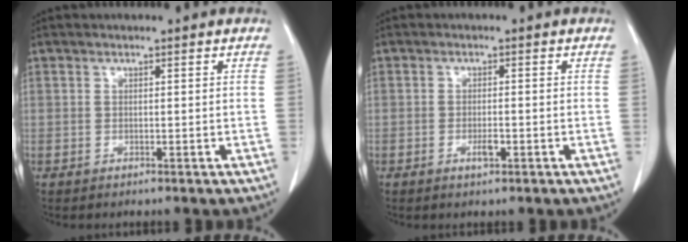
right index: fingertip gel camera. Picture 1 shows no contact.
{"total": 1.9, "force": [-0.8, 0.5, 1.6], "torque": [-0.029, 0.000, -0.012]}